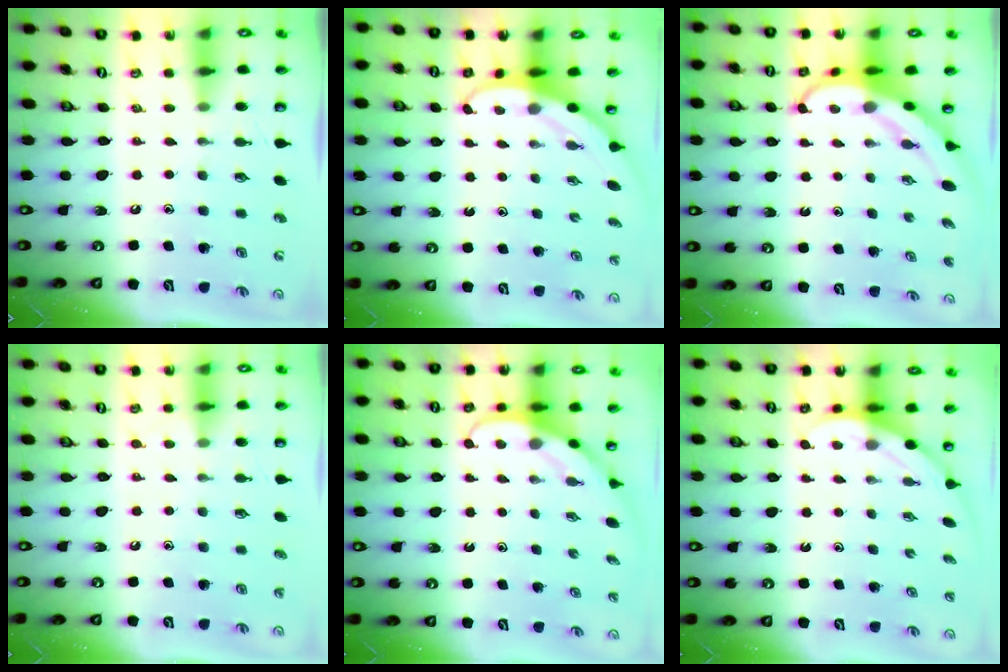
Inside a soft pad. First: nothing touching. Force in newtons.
{"total": 3.1, "press": 3.1, "slide": 0.1}
{"total": 6.3, "press": 6.1, "slide": 1.4}
{"total": 3.0, "press": 3.0, "slide": 0.3}
{"total": 3.8, "press": 3.8, "slide": 0.3}
{"total": 4.2, "press": 4.2, "slide": 0.2}